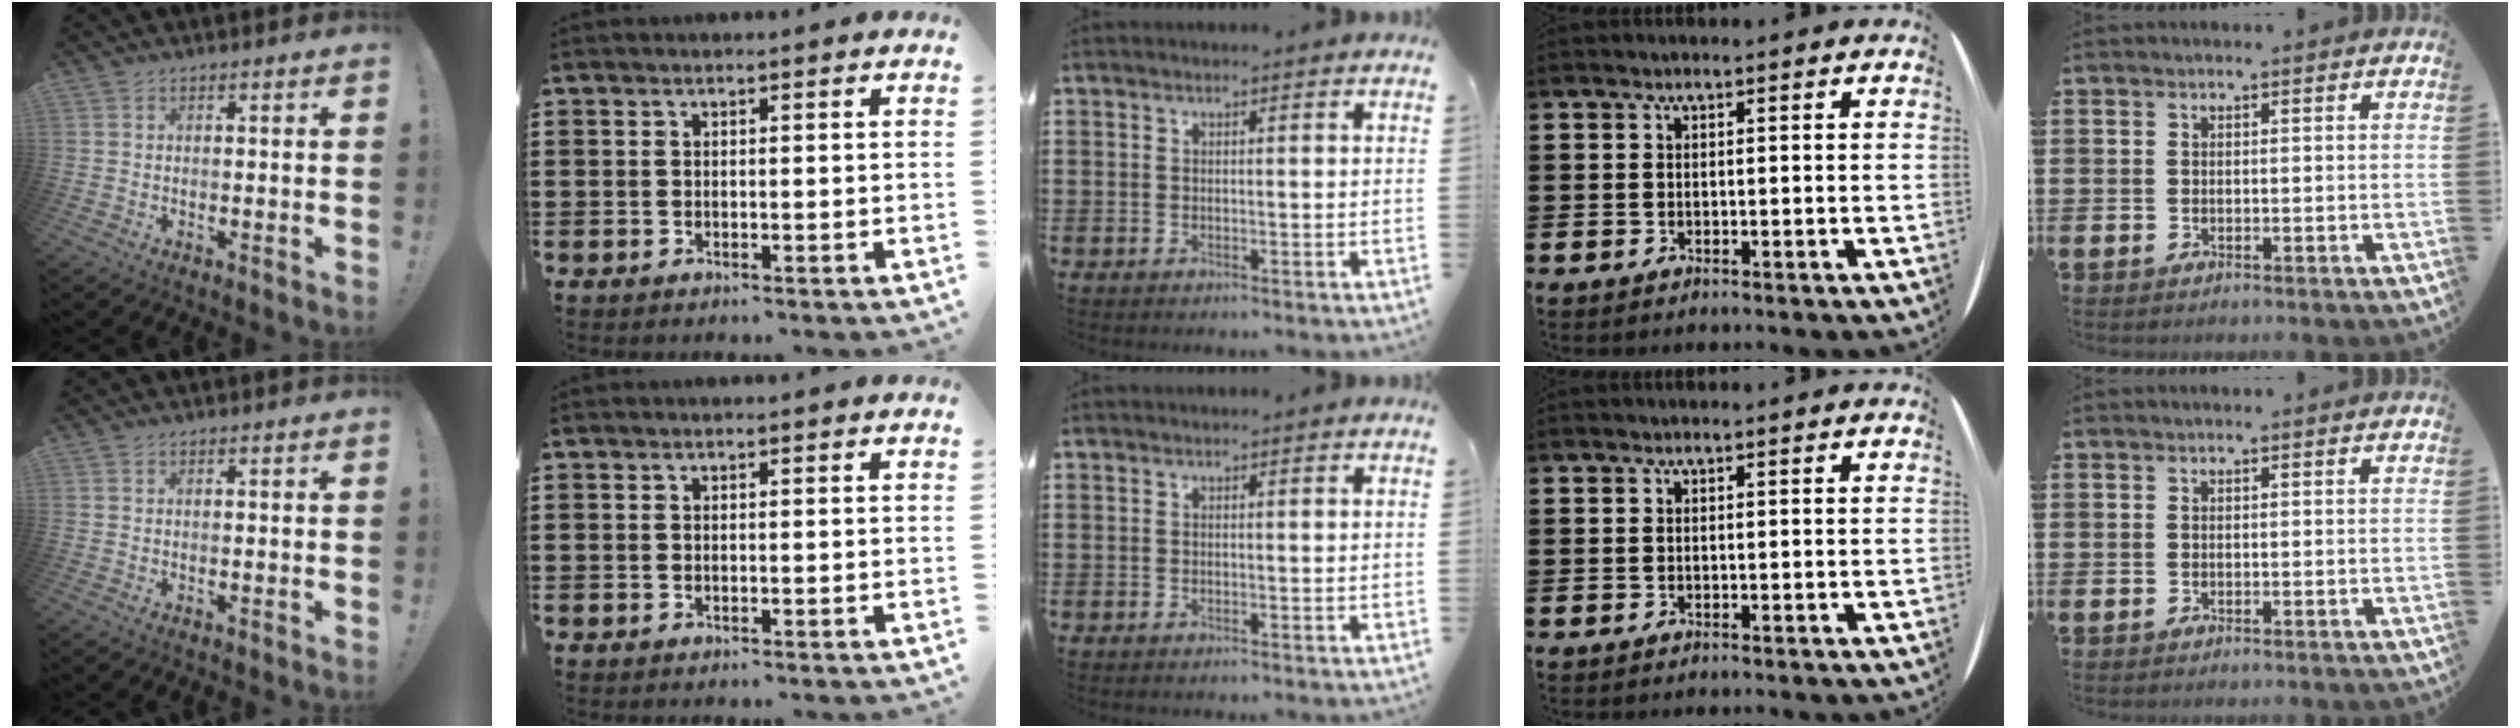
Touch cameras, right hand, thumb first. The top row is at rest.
{}